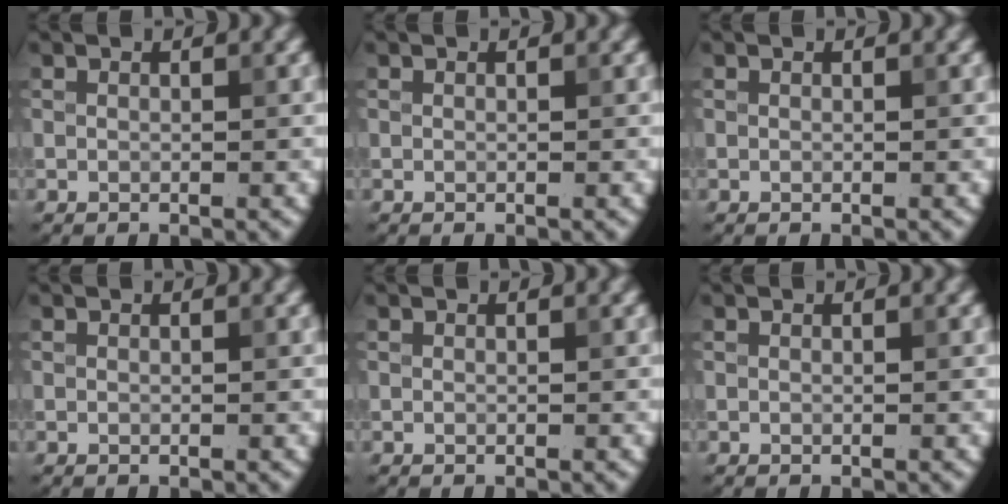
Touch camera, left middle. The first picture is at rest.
{"total": 0.0}
{"total": 0.0}
{"total": 0.0}
{"total": 0.0}
{"total": 0.0}